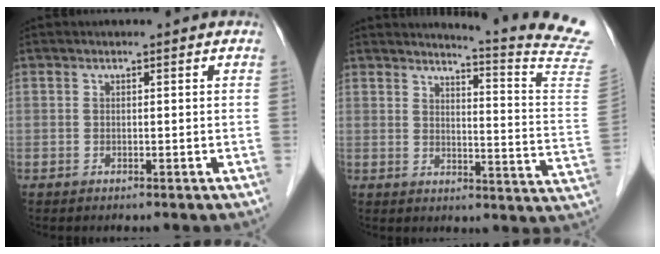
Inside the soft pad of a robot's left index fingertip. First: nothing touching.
{"total": 15.4, "force": [14.6, -2.3, 4.4], "torque": [-0.068, -0.129, 0.149]}